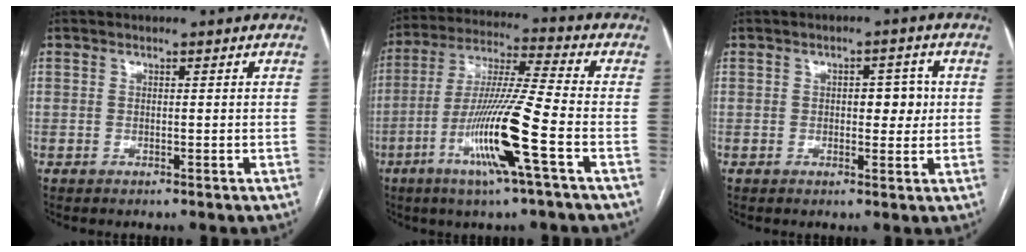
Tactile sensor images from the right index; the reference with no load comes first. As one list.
[{"total": 14.4, "force": [-5.5, -0.9, 13.3], "torque": [-0.266, -0.014, -0.108]}, {"total": 4.0, "force": [0.4, 2.0, 3.5], "torque": [-0.042, 0.008, 0.007]}]